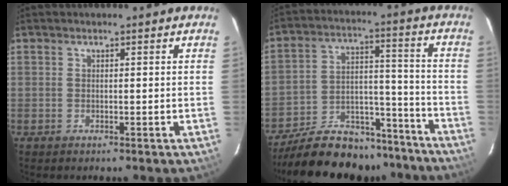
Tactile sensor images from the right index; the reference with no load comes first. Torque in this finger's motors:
{"motor_torque": [1.24, -0.90, 0.84, 0.13]}